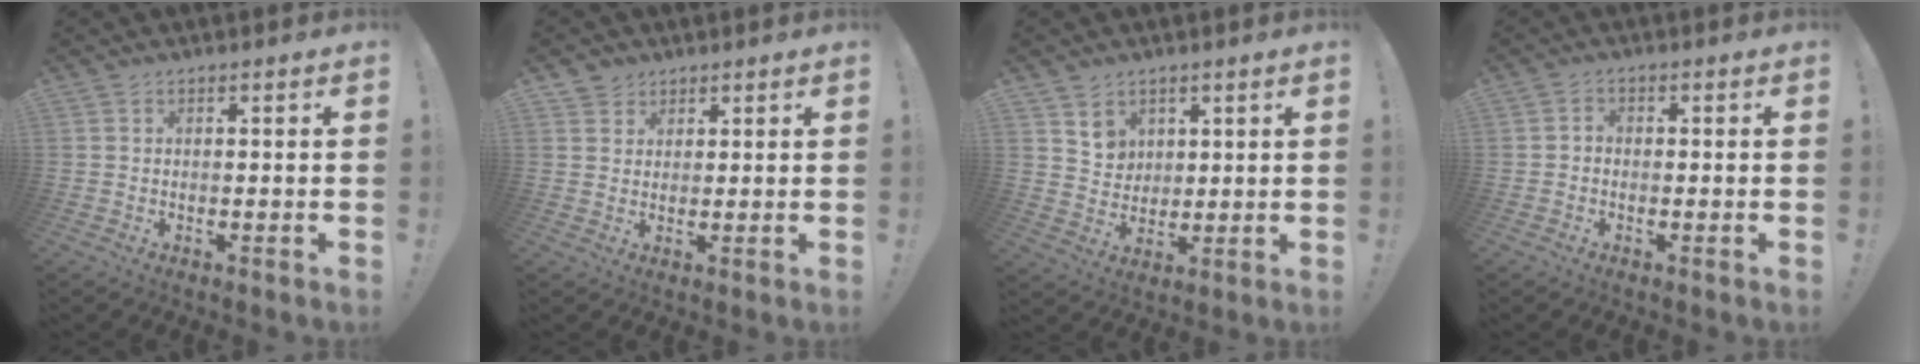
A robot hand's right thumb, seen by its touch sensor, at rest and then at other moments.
{"total": 3.7, "force": [2.4, 2.8, 0.0], "torque": [0.009, -0.015, 0.042]}
{"total": 6.7, "force": [4.1, 5.2, 0.9], "torque": [0.005, -0.038, 0.077]}
{"total": 1.5, "force": [-0.9, 1.0, 0.7], "torque": [-0.012, 0.006, -0.016]}